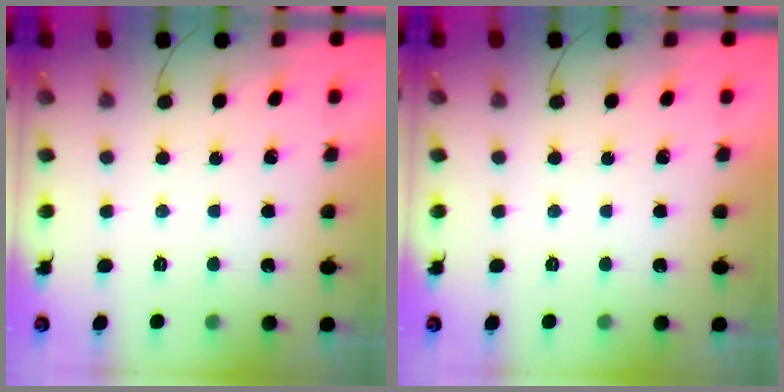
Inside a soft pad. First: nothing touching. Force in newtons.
{"total": 0.0}